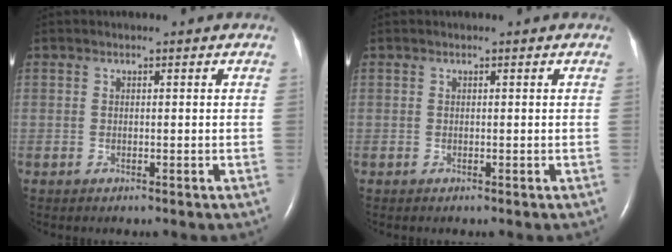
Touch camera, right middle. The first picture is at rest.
{"total": 0.0}